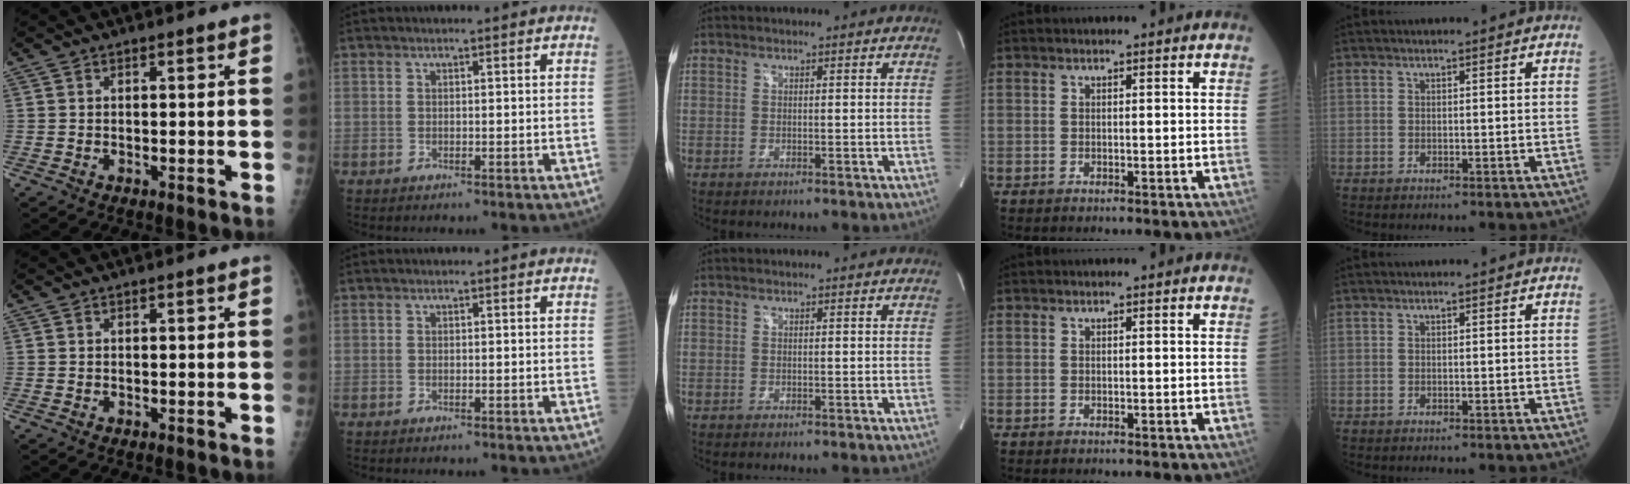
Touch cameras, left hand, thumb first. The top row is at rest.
{}